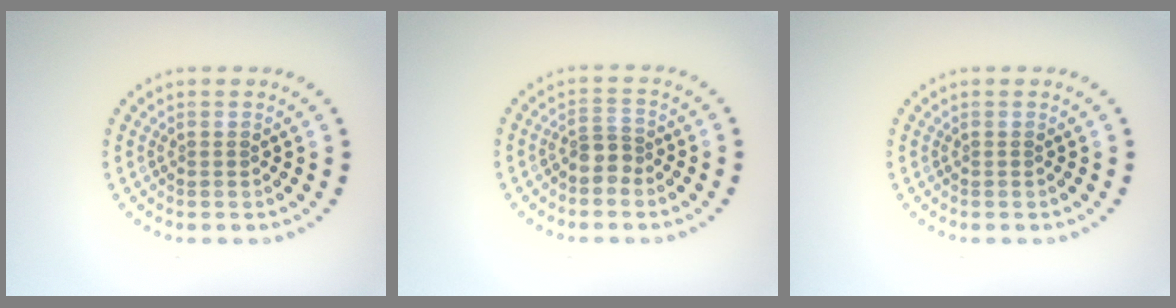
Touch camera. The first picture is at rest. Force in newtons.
{"total": 2.2, "press": 1.7, "slide": 1.3}
{"total": 0.0}